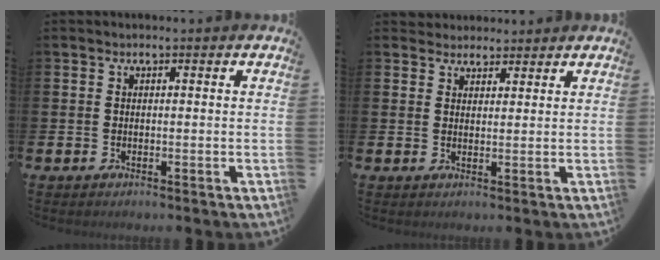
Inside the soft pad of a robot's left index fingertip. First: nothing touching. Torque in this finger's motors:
{"motor_torque": [1.11, -1.02, 0.01, -0.01]}